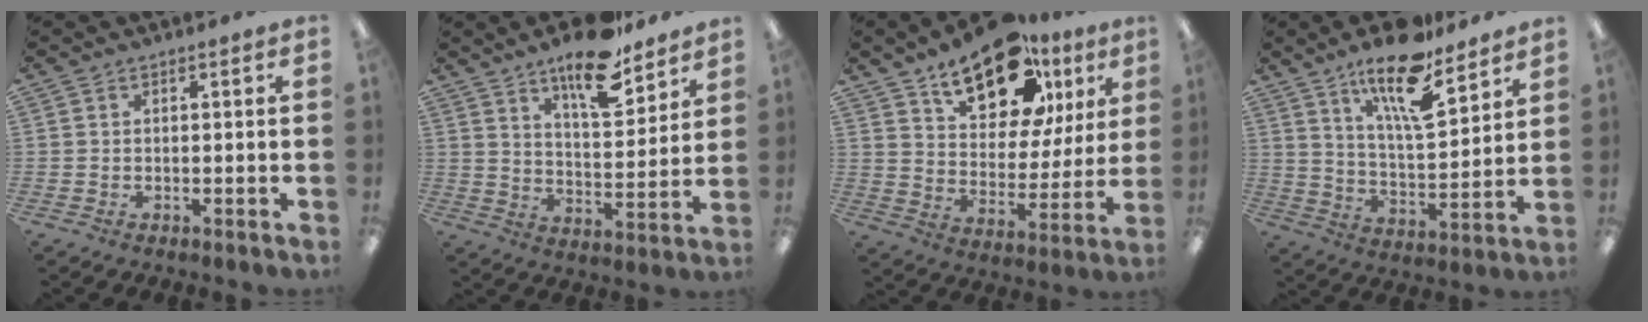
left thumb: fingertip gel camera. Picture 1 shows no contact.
{"total": 15.2, "force": [11.5, 5.1, 8.4], "torque": [-0.122, -0.072, 0.195]}
{"total": 18.9, "force": [12.3, 9.5, 10.8], "torque": [-0.164, -0.062, 0.214]}
{"total": 17.3, "force": [12.1, 5.5, 11.2], "torque": [-0.186, -0.066, 0.200]}